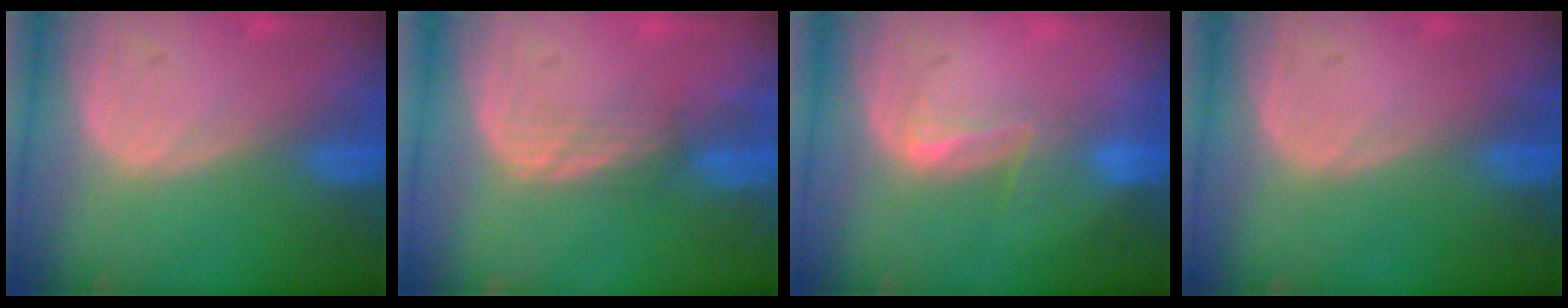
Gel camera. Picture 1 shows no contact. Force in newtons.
{"total": 2.3, "press": 2.2, "slide": 0.5}
{"total": 2.7, "press": 2.3, "slide": 1.5}
{"total": 0.0}